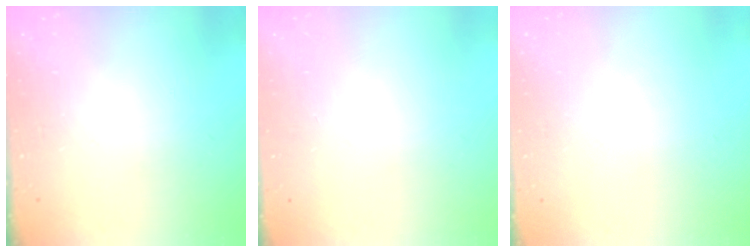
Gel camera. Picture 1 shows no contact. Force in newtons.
{"total": 0.0}
{"total": 0.0}